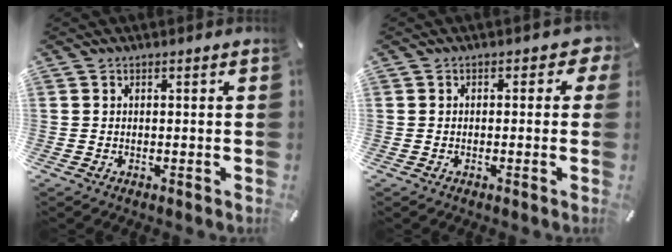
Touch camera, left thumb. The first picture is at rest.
{"total": 2.5, "force": [0.0, 1.8, 1.8], "torque": [-0.019, 0.003, -0.005]}